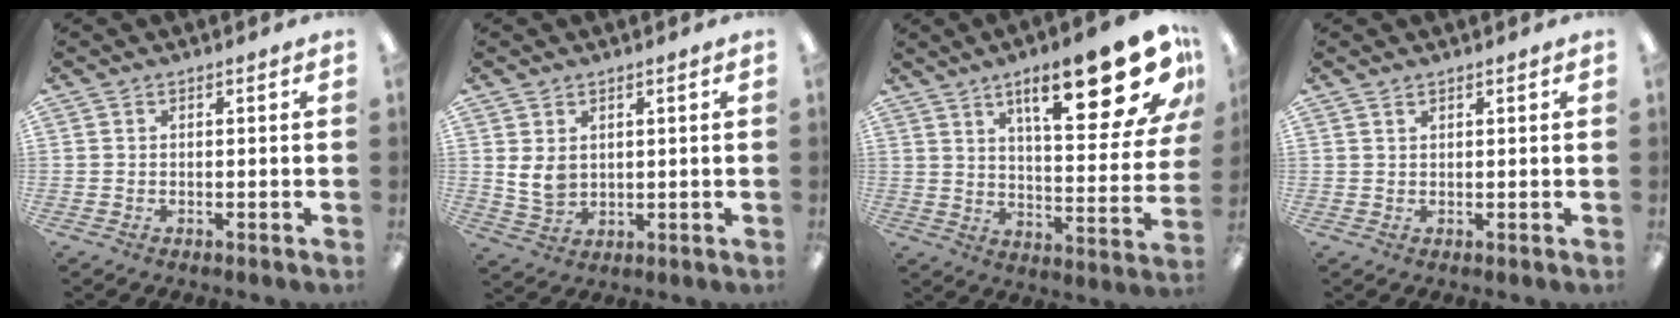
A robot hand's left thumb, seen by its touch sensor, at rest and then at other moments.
{"total": 5.4, "force": [1.8, 3.9, 3.3], "torque": [-0.080, -0.009, 0.030]}
{"total": 23.1, "force": [13.0, 7.3, 17.7], "torque": [-0.240, -0.074, 0.197]}
{"total": 1.2, "force": [0.9, 0.4, 0.6], "torque": [-0.013, 0.001, 0.016]}